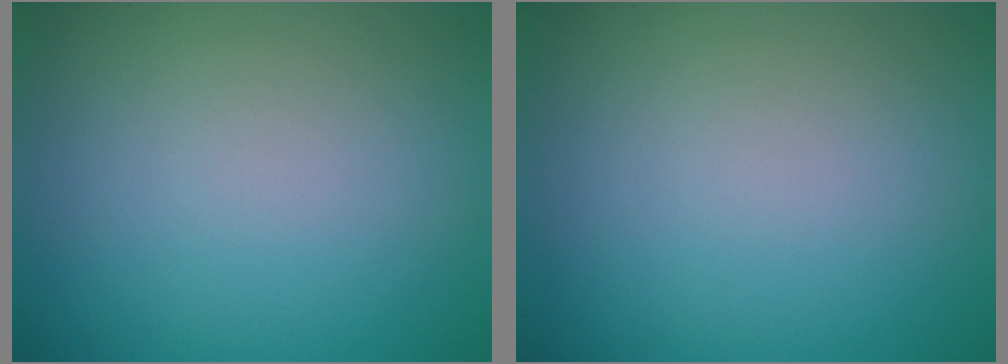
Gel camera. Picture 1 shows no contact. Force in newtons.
{"total": 0.0}